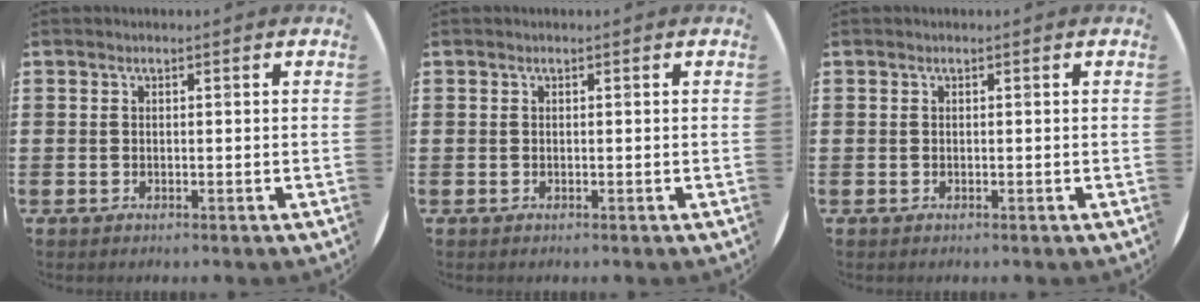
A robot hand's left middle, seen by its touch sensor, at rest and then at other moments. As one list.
[{"total": 0.0}, {"total": 0.0}]